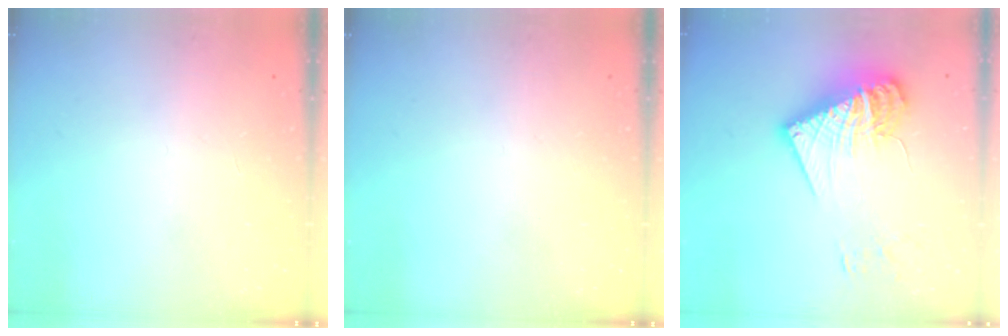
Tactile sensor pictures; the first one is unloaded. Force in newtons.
{"total": 0.0}
{"total": 21.8, "press": 21.7, "slide": 1.9}